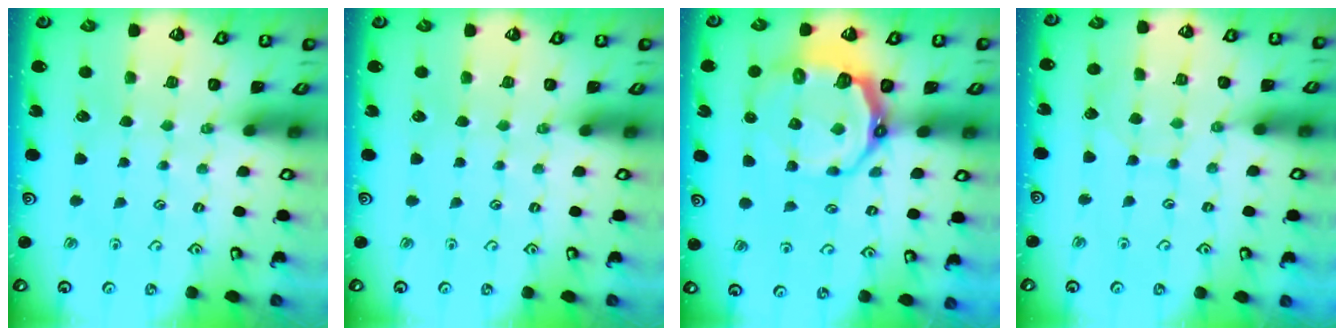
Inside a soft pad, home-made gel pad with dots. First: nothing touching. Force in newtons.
{"total": 0.0}
{"total": 10.0, "press": 8.7, "slide": 5.0}
{"total": 4.9, "press": 4.9, "slide": 0.2}